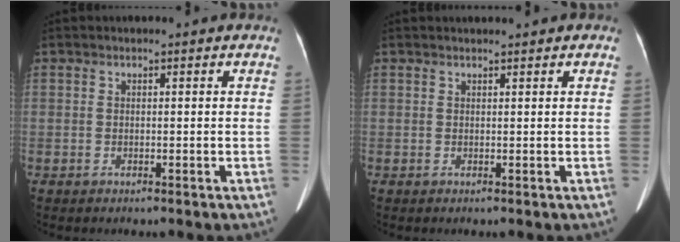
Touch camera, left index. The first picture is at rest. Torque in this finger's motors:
{"motor_torque": [0.78, -1.12, 0.09, 0.01]}